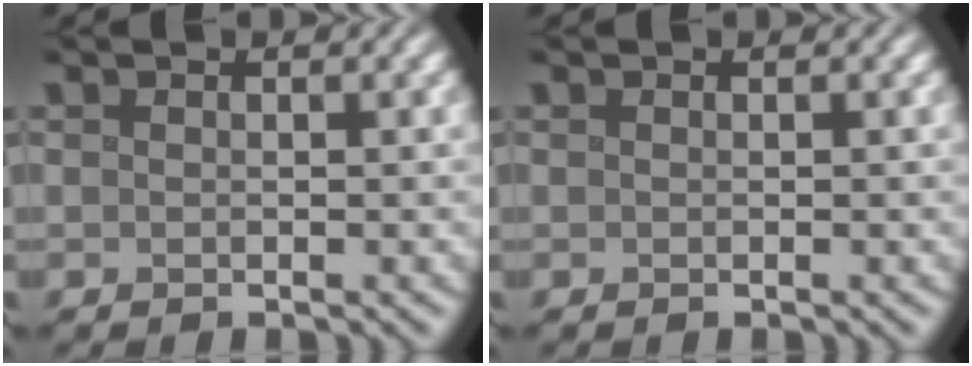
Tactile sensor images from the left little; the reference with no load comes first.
{"total": 0.0}